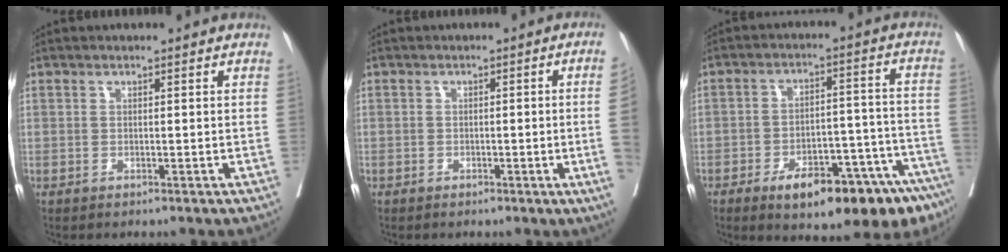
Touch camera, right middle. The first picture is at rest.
{"total": 4.3, "force": [-0.9, -1.0, 4.1], "torque": [-0.047, -0.001, -0.013]}
{"total": 17.6, "force": [-11.6, 4.5, 12.4], "torque": [-0.101, 0.034, -0.162]}